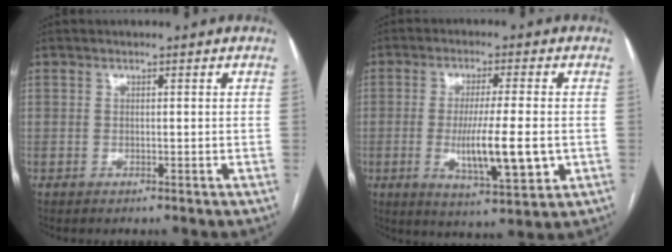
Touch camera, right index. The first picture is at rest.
{"total": 11.2, "force": [-2.0, 1.4, 10.9], "torque": [-0.185, -0.024, -0.030]}